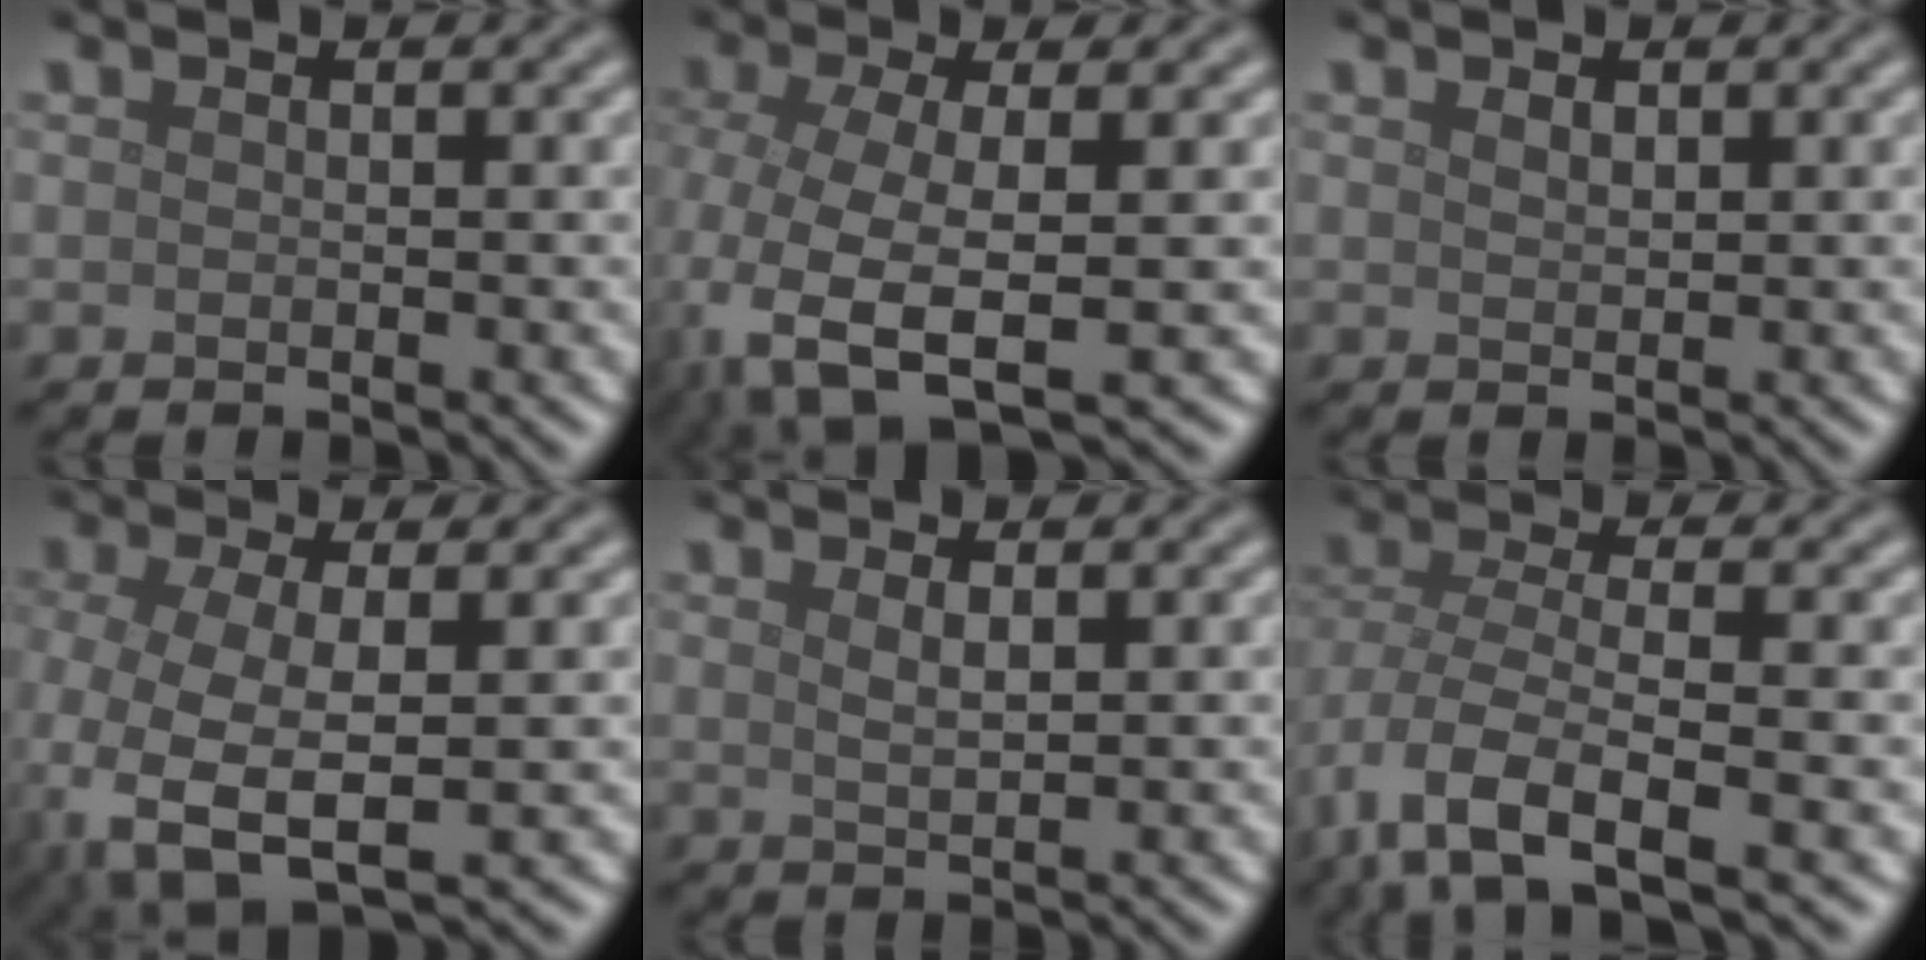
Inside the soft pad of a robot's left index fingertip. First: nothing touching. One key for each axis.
{"total": 8.4, "fx": -2.9, "fy": 3.4, "fz": 7.1, "tx": -0.164, "ty": -0.019, "tz": -0.053}
{"total": 0.9, "fx": 0.6, "fy": 0.4, "fz": 0.4, "tx": -0.010, "ty": -0.001, "tz": 0.012}
{"total": 7.5, "fx": -2.6, "fy": 3.1, "fz": 6.3, "tx": -0.153, "ty": -0.020, "tz": -0.049}
{"total": 1.4, "fx": 0.7, "fy": 0.4, "fz": 1.2, "tx": -0.019, "ty": -0.001, "tz": 0.013}
{"total": 6.8, "fx": -3.0, "fy": 2.9, "fz": 5.4, "tx": -0.116, "ty": -0.008, "tz": -0.065}